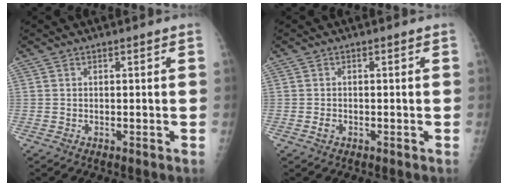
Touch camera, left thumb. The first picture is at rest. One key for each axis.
{"total": 1.3, "fx": -0.5, "fy": 1.0, "fz": 0.7, "tx": -0.011, "ty": 0.001, "tz": -0.010}